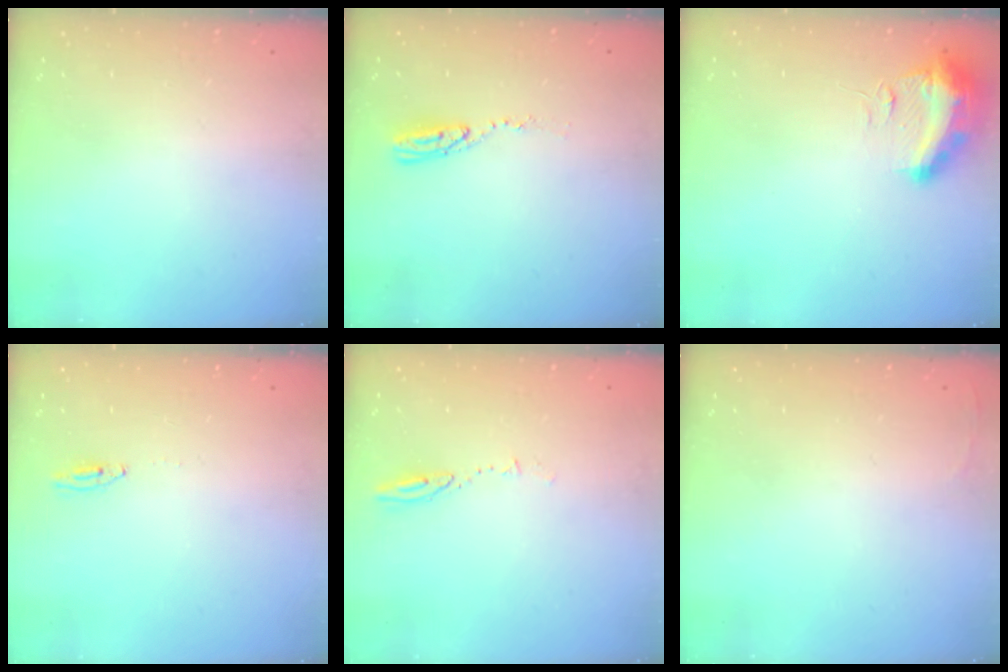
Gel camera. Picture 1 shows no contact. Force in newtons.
{"total": 5.1, "press": 5.1, "slide": 0.3}
{"total": 17.3, "press": 13.2, "slide": 11.2}
{"total": 2.0, "press": 2.0, "slide": 0.2}
{"total": 4.5, "press": 4.4, "slide": 0.5}
{"total": 2.5, "press": 2.4, "slide": 0.9}